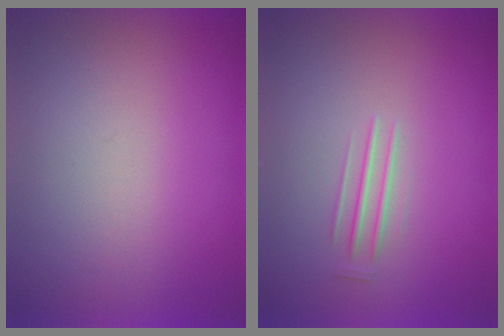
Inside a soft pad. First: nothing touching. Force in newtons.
{"total": 1.3}